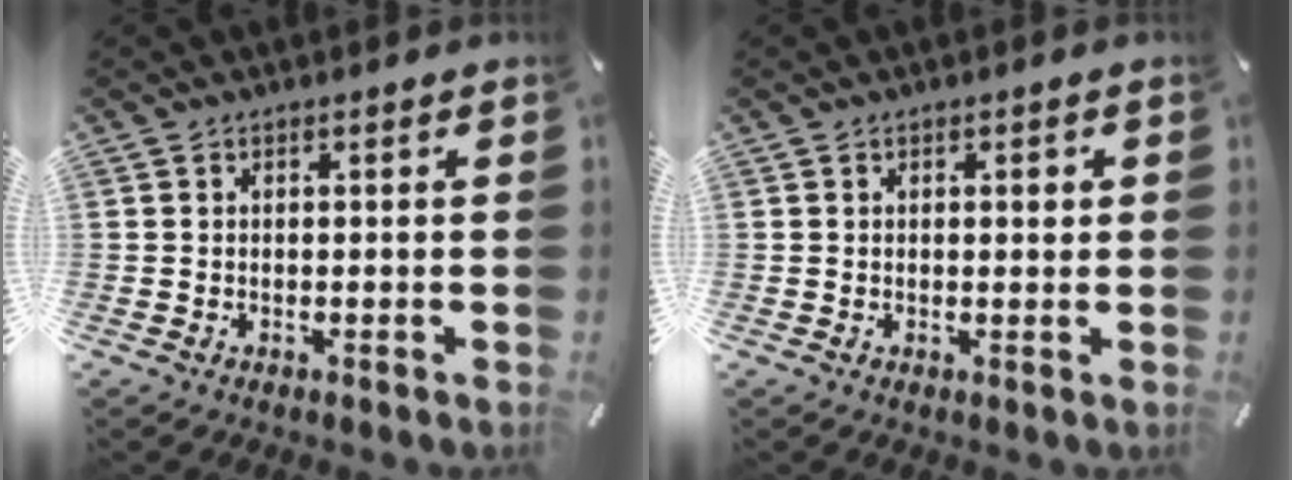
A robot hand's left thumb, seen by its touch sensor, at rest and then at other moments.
{"total": 1.3, "force": [0.3, 0.6, 1.0], "torque": [-0.012, 0.002, 0.003]}